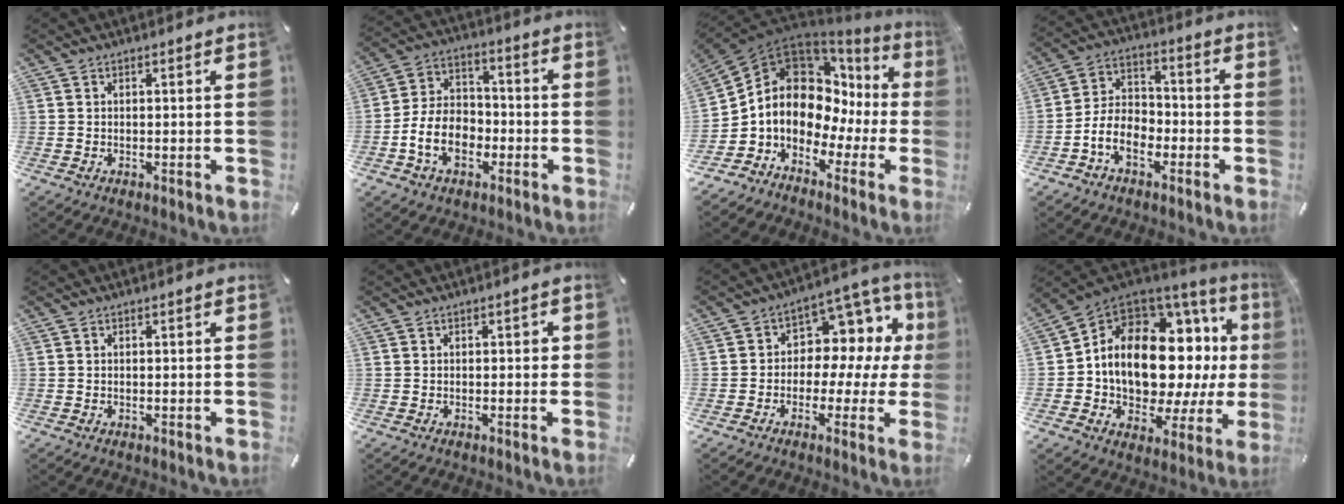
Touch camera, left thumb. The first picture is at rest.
{"total": 10.9, "force": [-4.4, 7.7, 6.3], "torque": [-0.149, 0.021, -0.081]}
{"total": 12.4, "force": [2.2, 10.2, 6.6], "torque": [-0.135, -0.047, 0.035]}
{"total": 9.1, "force": [-4.5, 6.1, 5.0], "torque": [-0.111, 0.019, -0.085]}
{"total": 0.0}
{"total": 1.2, "force": [-0.3, 0.9, 0.8], "torque": [-0.015, 0.005, -0.008]}
{"total": 10.3, "force": [0.8, 8.1, 6.3], "torque": [-0.087, -0.014, 0.017]}
{"total": 19.3, "force": [2.3, 12.0, 15.0], "torque": [-0.276, -0.032, 0.038]}